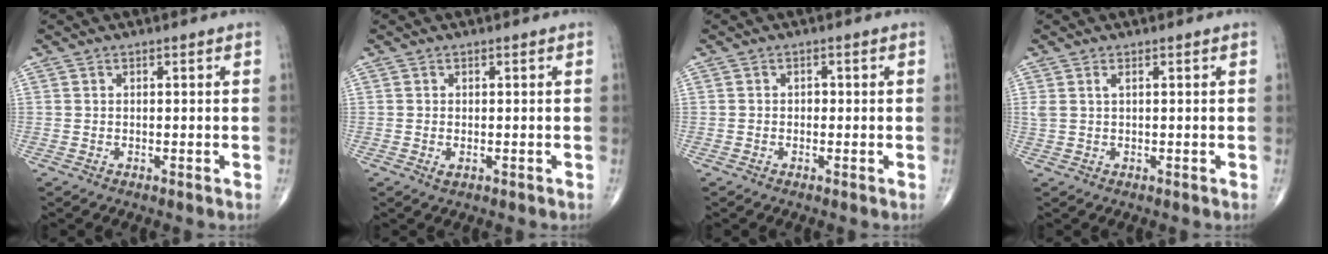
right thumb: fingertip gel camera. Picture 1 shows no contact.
{"total": 0.8, "force": [-0.2, 0.5, 0.6], "torque": [-0.011, -0.002, -0.002]}
{"total": 0.8, "force": [-0.2, 0.7, 0.5], "torque": [0.000, 0.003, -0.008]}
{"total": 1.5, "force": [0.7, 0.5, 1.3], "torque": [-0.038, 0.012, 0.020]}